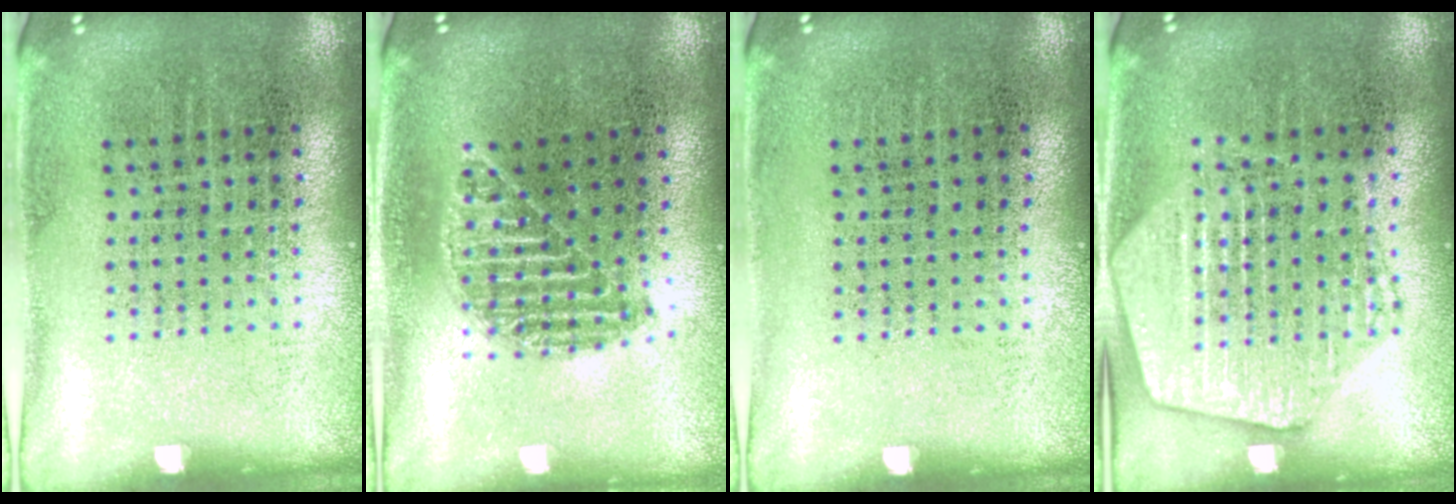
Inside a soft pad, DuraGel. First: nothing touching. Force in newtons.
{"total": 1.1, "press": 1.0, "slide": 0.5}
{"total": 0.0}
{"total": 1.6, "press": 1.6, "slide": 0.2}